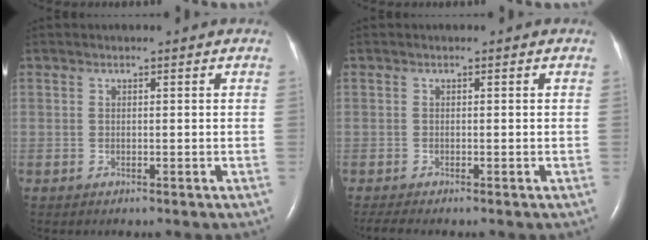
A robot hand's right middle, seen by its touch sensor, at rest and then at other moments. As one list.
[{"total": 1.4, "force": [-1.2, -0.2, 0.6], "torque": [-0.020, -0.006, -0.024]}]